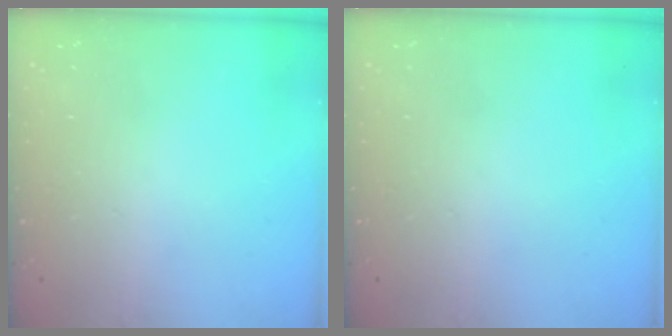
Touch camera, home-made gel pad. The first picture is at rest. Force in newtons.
{"total": 0.0}